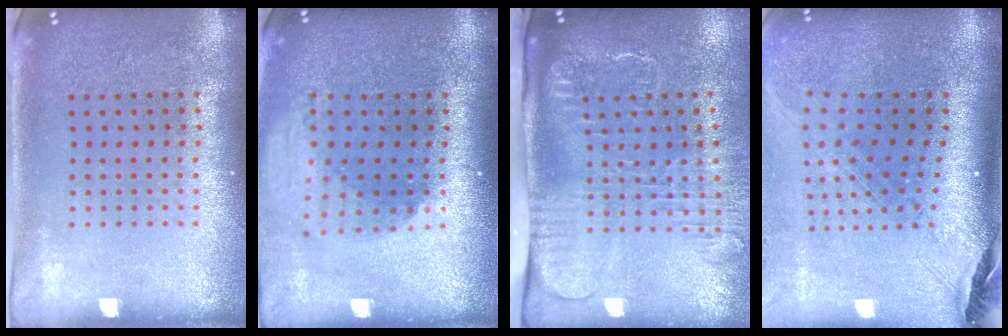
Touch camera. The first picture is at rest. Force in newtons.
{"total": 1.9, "press": 1.5, "slide": 1.2}
{"total": 2.6, "press": 2.0, "slide": 1.7}
{"total": 2.2, "press": 1.8, "slide": 1.4}